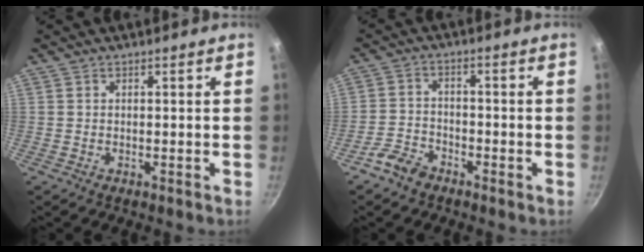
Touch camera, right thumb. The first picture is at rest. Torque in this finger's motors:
{"motor_torque": [0.88, 0.10, 0.36, -0.18, 0.08]}